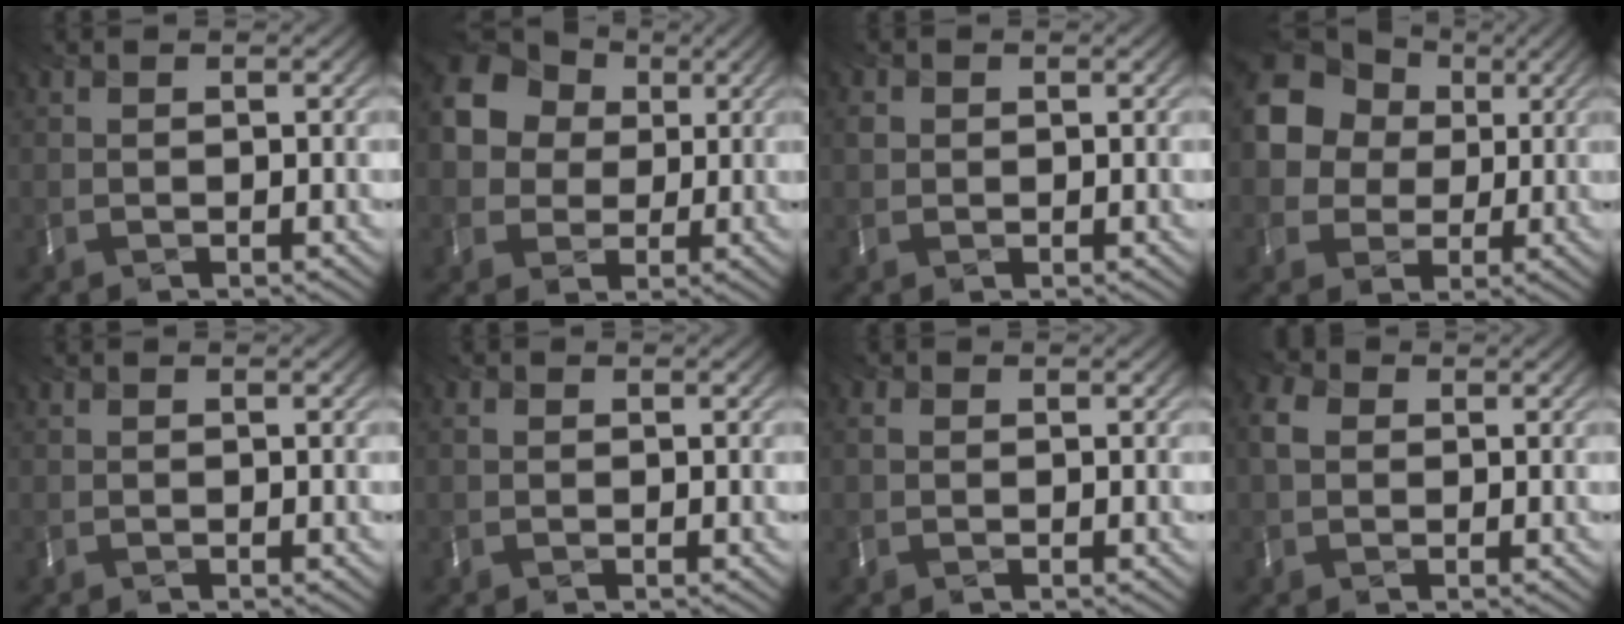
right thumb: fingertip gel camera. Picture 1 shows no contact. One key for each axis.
{"total": 12.1, "fx": 2.7, "fy": 10.6, "fz": 5.2, "tx": -0.173, "ty": 0.026, "tz": 0.049}
{"total": 0.9, "fx": -0.3, "fy": 0.8, "fz": -0.1, "tx": 0.001, "ty": -0.006, "tz": -0.009}
{"total": 11.8, "fx": 2.0, "fy": 10.3, "fz": 5.2, "tx": -0.158, "ty": 0.023, "tz": 0.021}
{"total": 0.0}
{"total": 0.6, "fx": -0.3, "fy": 0.6, "fz": -0.1, "tx": 0.000, "ty": -0.004, "tz": -0.006}
{"total": 0.9, "fx": -0.4, "fy": 0.8, "fz": 0.2, "tx": -0.008, "ty": -0.003, "tz": -0.010}
{"total": 2.5, "fx": -0.4, "fy": 2.1, "fz": 1.3, "tx": -0.037, "ty": -0.001, "tz": -0.017}